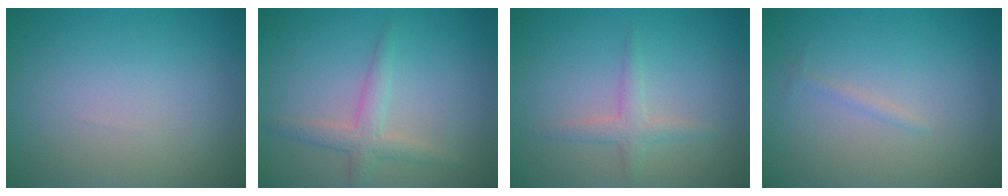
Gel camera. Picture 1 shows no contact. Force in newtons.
{"total": 2.6, "press": 2.5, "slide": 0.1}
{"total": 1.9, "press": 1.9, "slide": 0.1}
{"total": 0.6, "press": 0.6, "slide": 0.0}